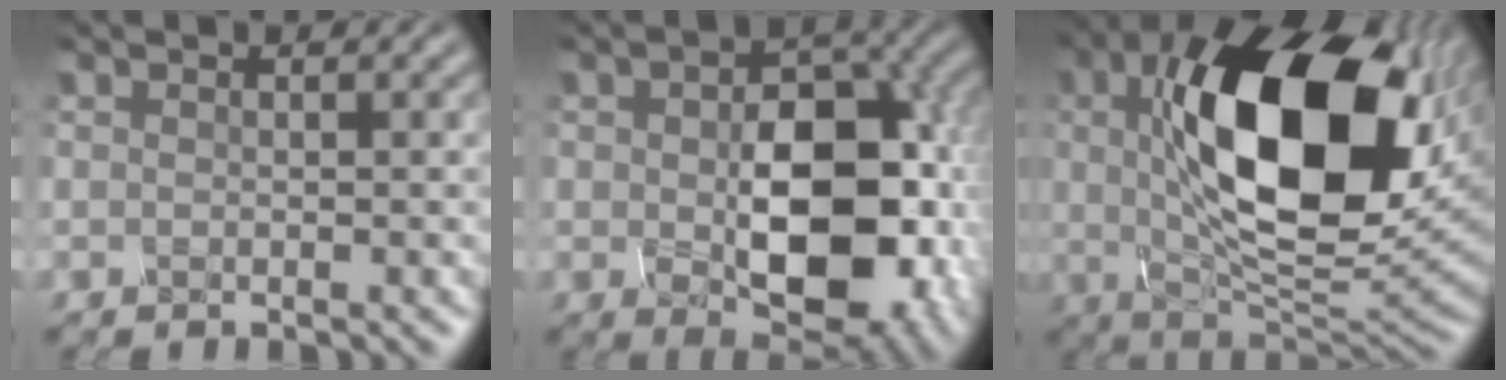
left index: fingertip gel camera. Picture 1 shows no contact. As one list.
[{"total": 11.6, "force": [-1.1, 7.0, 9.2], "torque": [-0.141, -0.014, -0.003]}, {"total": 16.4, "force": [3.0, 7.9, 14.1], "torque": [-0.234, 0.003, 0.051]}]